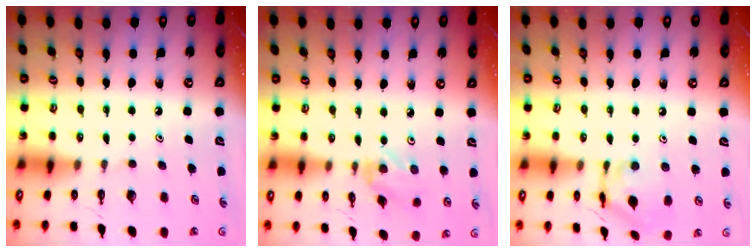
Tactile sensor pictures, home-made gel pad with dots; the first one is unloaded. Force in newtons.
{"total": 1.2, "press": 1.2, "slide": 0.2}
{"total": 11.8, "press": 11.8, "slide": 0.9}